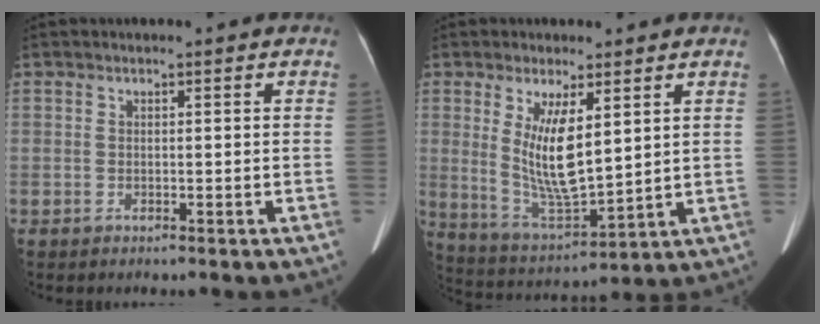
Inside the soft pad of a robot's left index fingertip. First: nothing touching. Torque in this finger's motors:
{"motor_torque": [2.14, 0.01, 1.05, 0.21]}